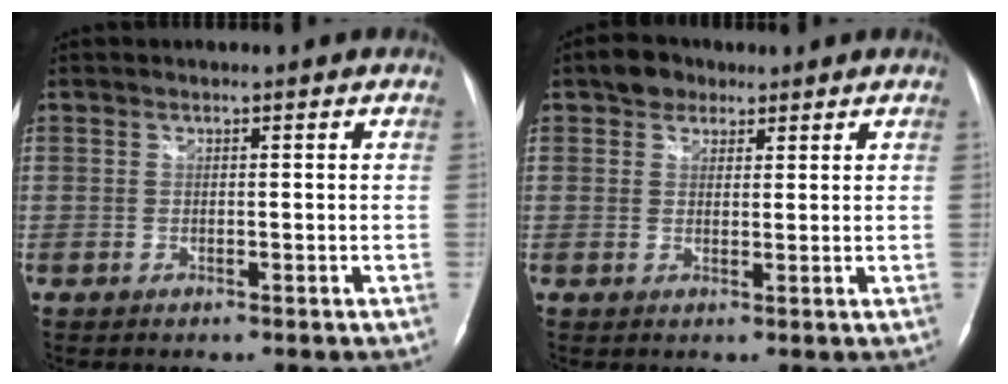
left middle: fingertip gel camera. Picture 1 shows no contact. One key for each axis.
{"total": 3.5, "fx": 2.3, "fy": 2.4, "fz": 1.0, "tx": -0.022, "ty": 0.012, "tz": 0.039}